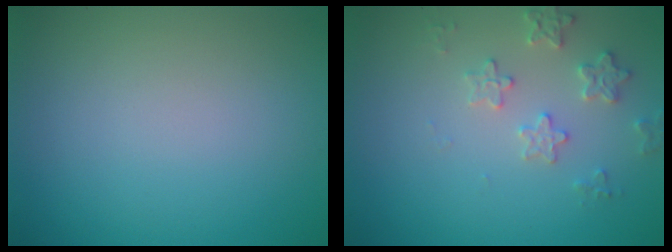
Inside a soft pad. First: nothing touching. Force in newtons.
{"total": 2.5, "press": 2.4, "slide": 0.6}